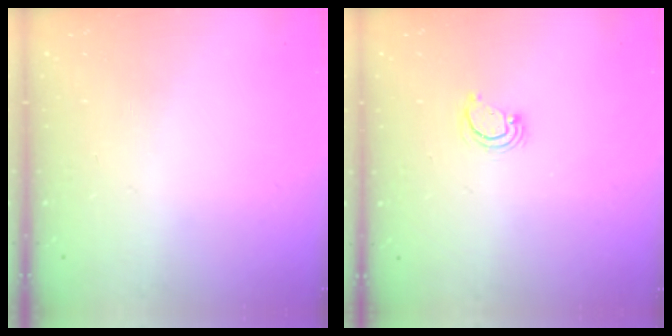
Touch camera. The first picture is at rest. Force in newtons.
{"total": 3.2, "press": 3.2, "slide": 0.3}